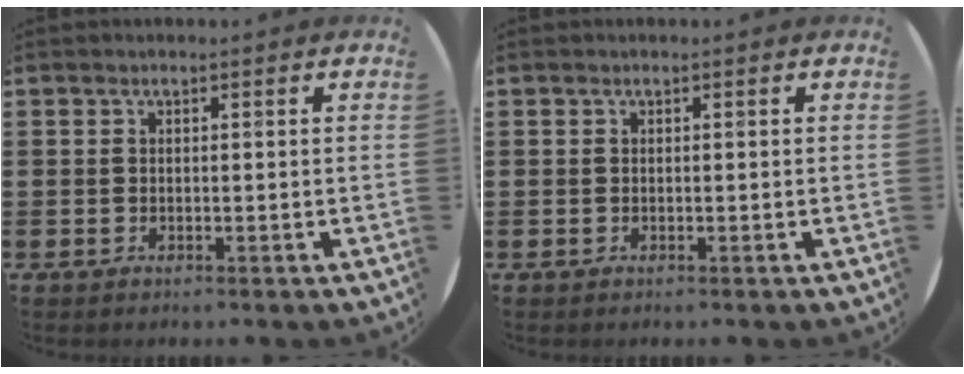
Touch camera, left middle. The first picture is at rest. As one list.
[{"total": 0.0}]